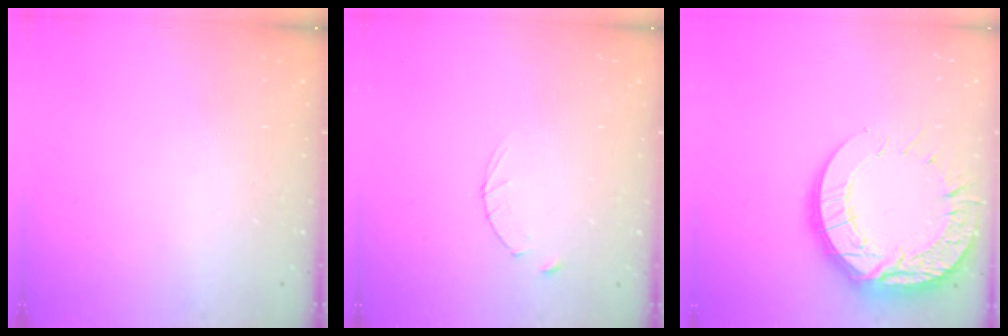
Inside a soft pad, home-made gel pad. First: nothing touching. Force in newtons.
{"total": 2.8, "press": 2.8, "slide": 0.4}
{"total": 20.2, "press": 20.1, "slide": 1.8}